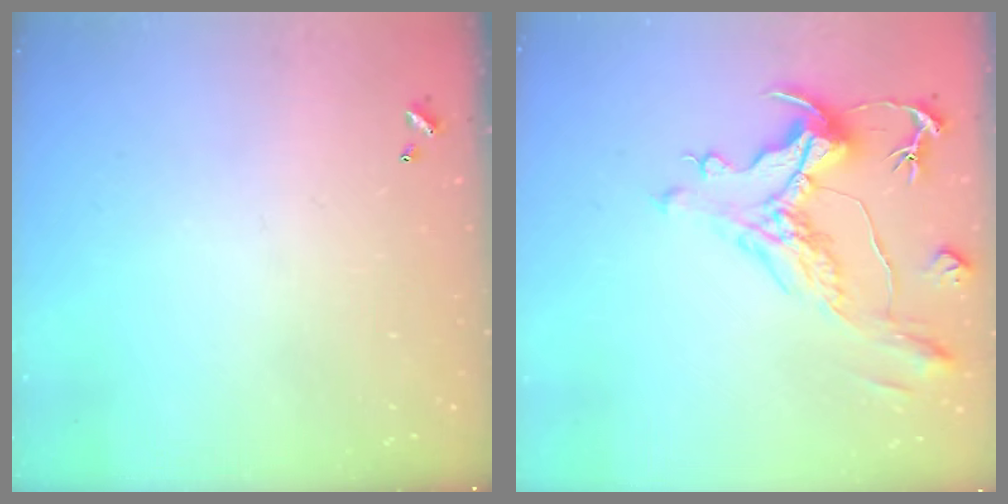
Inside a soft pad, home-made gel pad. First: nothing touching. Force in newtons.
{"total": 1.6, "press": 0.6, "slide": 1.5}